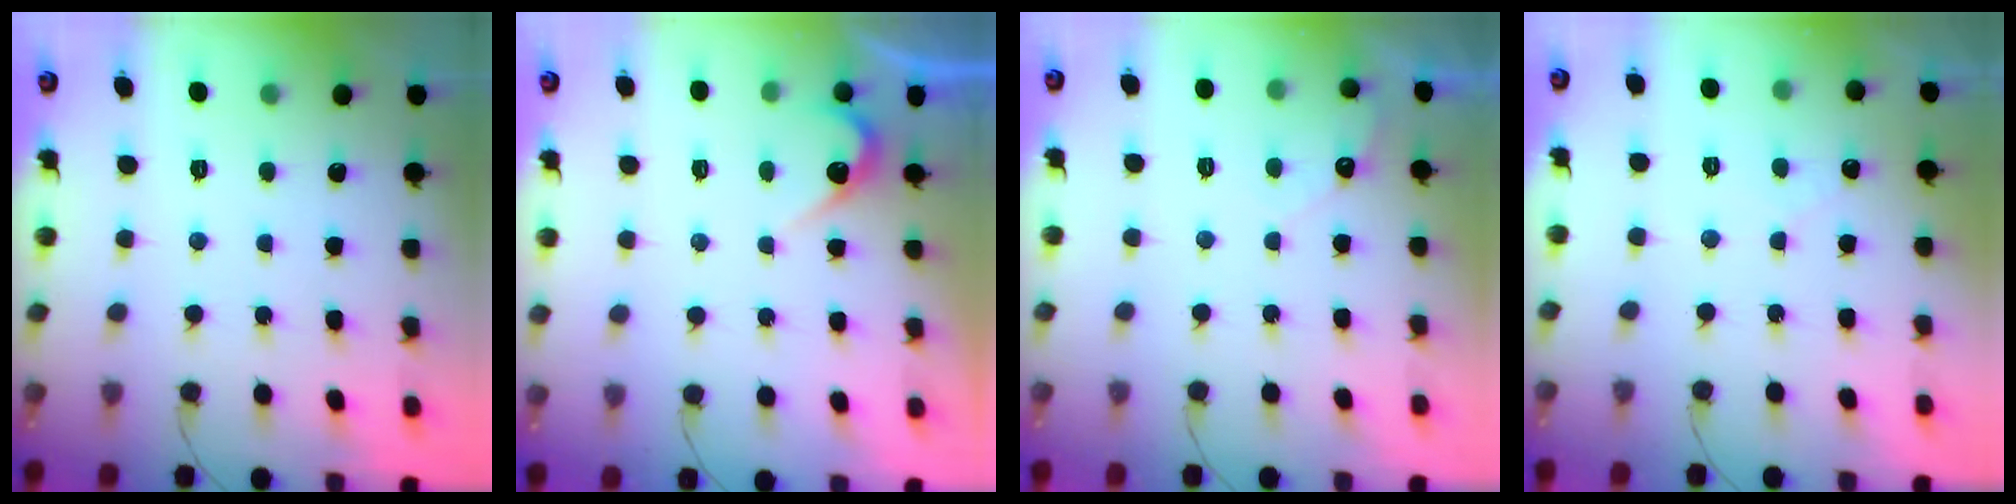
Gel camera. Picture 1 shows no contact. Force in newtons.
{"total": 4.3, "press": 4.3, "slide": 0.3}
{"total": 3.7, "press": 3.7, "slide": 0.1}
{"total": 1.7, "press": 1.7, "slide": 0.0}